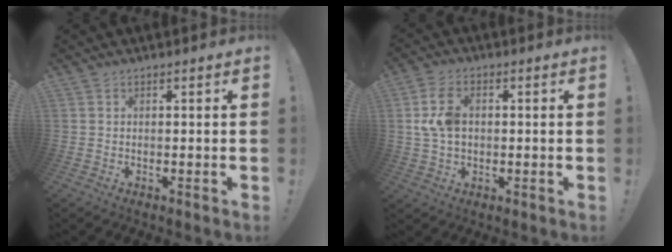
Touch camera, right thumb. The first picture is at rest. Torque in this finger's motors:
{"motor_torque": [0.50, -0.14, 0.79, -0.14, 0.10]}